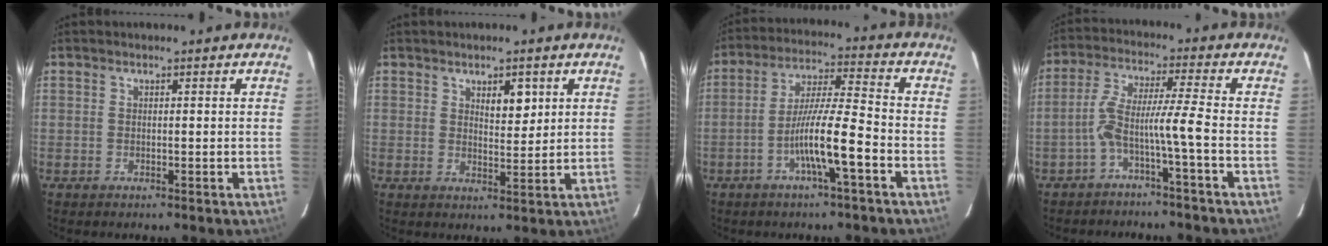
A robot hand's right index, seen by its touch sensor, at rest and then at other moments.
{"total": 3.7, "force": [1.8, 1.5, 2.9], "torque": [-0.045, -0.001, 0.031]}
{"total": 9.7, "force": [-3.8, 0.1, 8.9], "torque": [-0.169, 0.010, -0.071]}
{"total": 6.4, "force": [-2.8, -1.2, 5.7], "torque": [-0.113, 0.027, -0.052]}